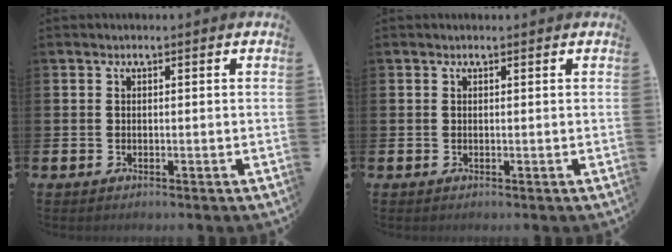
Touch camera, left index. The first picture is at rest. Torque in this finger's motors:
{"motor_torque": [0.06, -1.36, -0.01, -0.01]}